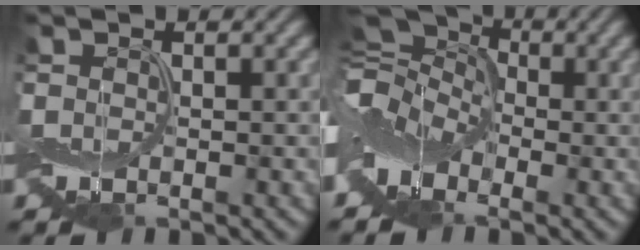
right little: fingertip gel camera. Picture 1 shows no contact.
{"total": 9.8, "force": [-0.2, 6.6, 7.3], "torque": [-0.140, 0.026, -0.031]}